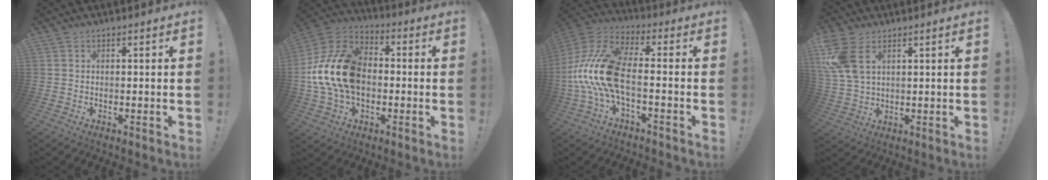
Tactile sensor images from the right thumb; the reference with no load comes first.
{"total": 20.8, "force": [-0.4, 14.7, 14.6], "torque": [-0.274, 0.029, 0.005]}
{"total": 16.9, "force": [-2.9, 8.2, 14.4], "torque": [-0.294, 0.024, -0.041]}
{"total": 9.6, "force": [4.0, 5.6, 6.7], "torque": [-0.134, -0.014, 0.078]}